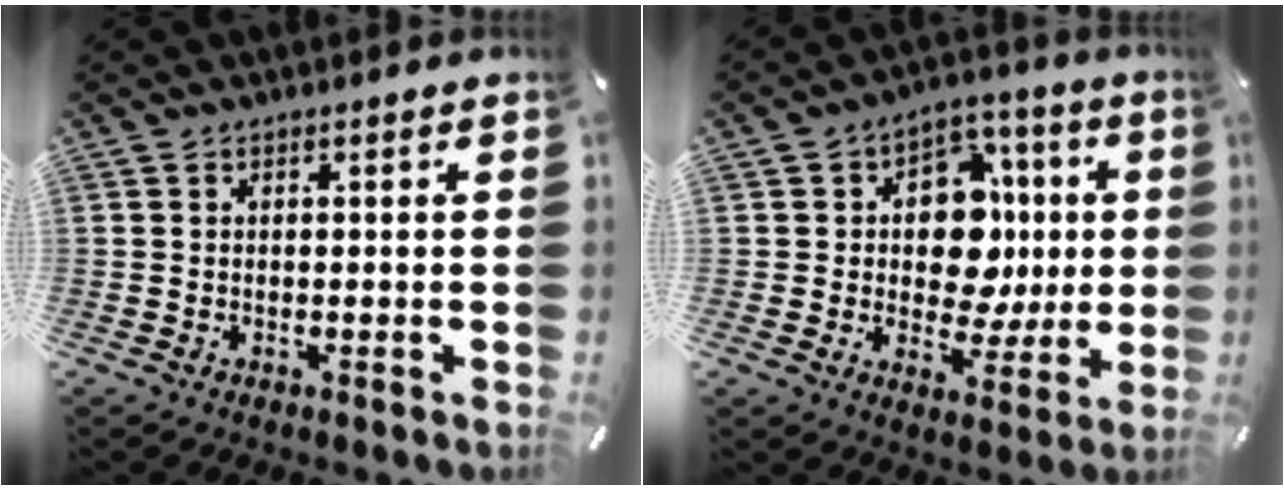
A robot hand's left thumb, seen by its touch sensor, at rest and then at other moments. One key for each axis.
{"total": 13.7, "fx": 0.4, "fy": 11.0, "fz": 8.2, "tx": -0.103, "ty": -0.004, "tz": 0.016}